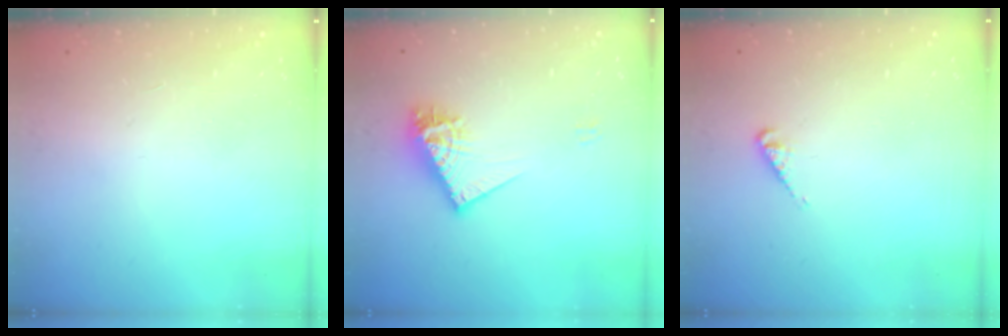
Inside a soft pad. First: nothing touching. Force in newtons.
{"total": 11.7, "press": 11.7, "slide": 0.8}
{"total": 3.3, "press": 3.2, "slide": 0.6}